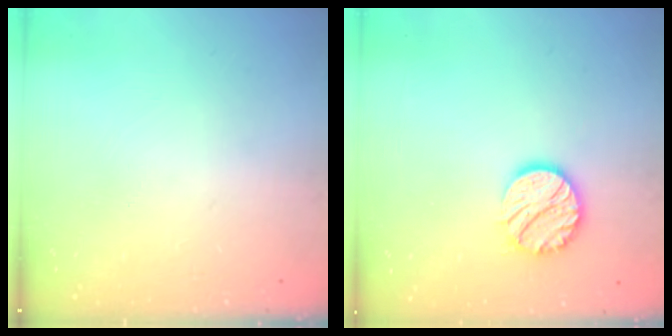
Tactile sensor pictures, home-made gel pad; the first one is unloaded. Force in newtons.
{"total": 11.6, "press": 11.6, "slide": 0.5}